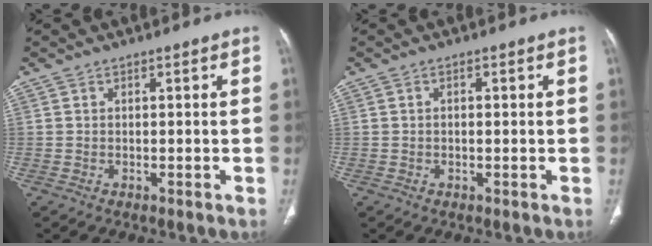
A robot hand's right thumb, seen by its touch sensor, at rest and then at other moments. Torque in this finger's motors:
{"motor_torque": [-0.30, -0.26, -0.15, 0.04, -0.05]}